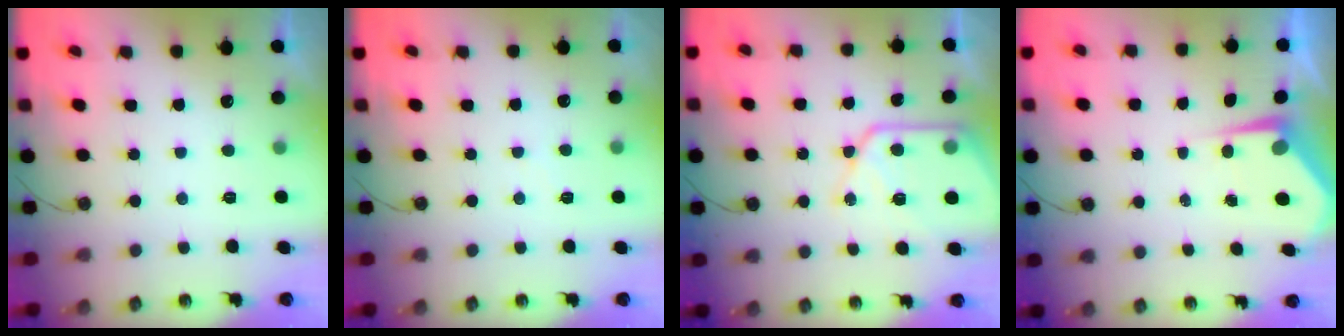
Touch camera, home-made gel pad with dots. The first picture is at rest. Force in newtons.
{"total": 2.5, "press": 2.4, "slide": 0.4}
{"total": 14.2, "press": 14.1, "slide": 1.3}
{"total": 4.4, "press": 4.4, "slide": 0.4}